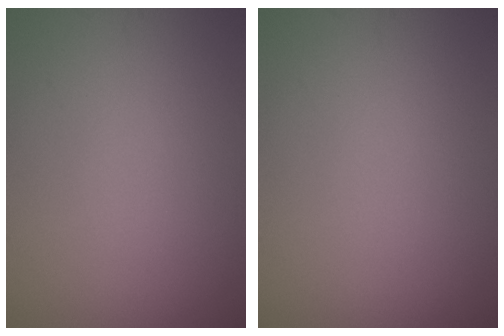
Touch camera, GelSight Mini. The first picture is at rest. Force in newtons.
{"total": 0.0}